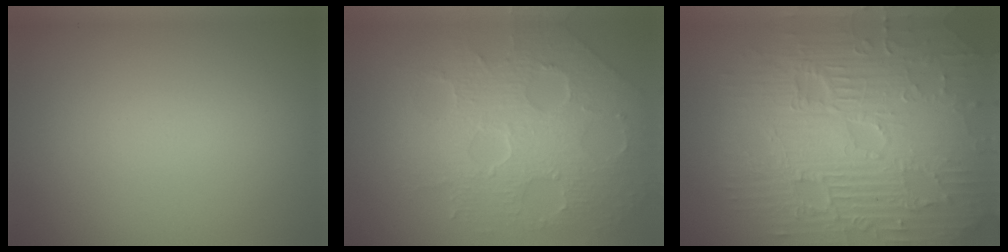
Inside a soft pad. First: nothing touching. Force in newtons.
{"total": 8.0, "press": 5.6, "slide": 5.7}
{"total": 12.2, "press": 7.8, "slide": 9.4}